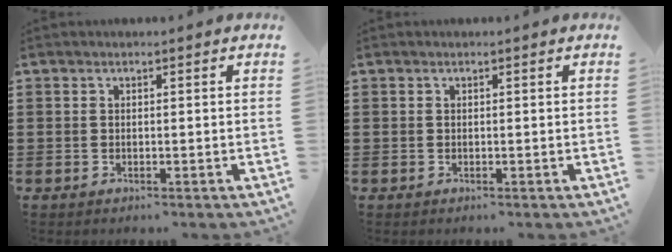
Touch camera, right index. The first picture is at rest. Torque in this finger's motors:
{"motor_torque": [0.00, 0.00, 0.00, 0.00]}